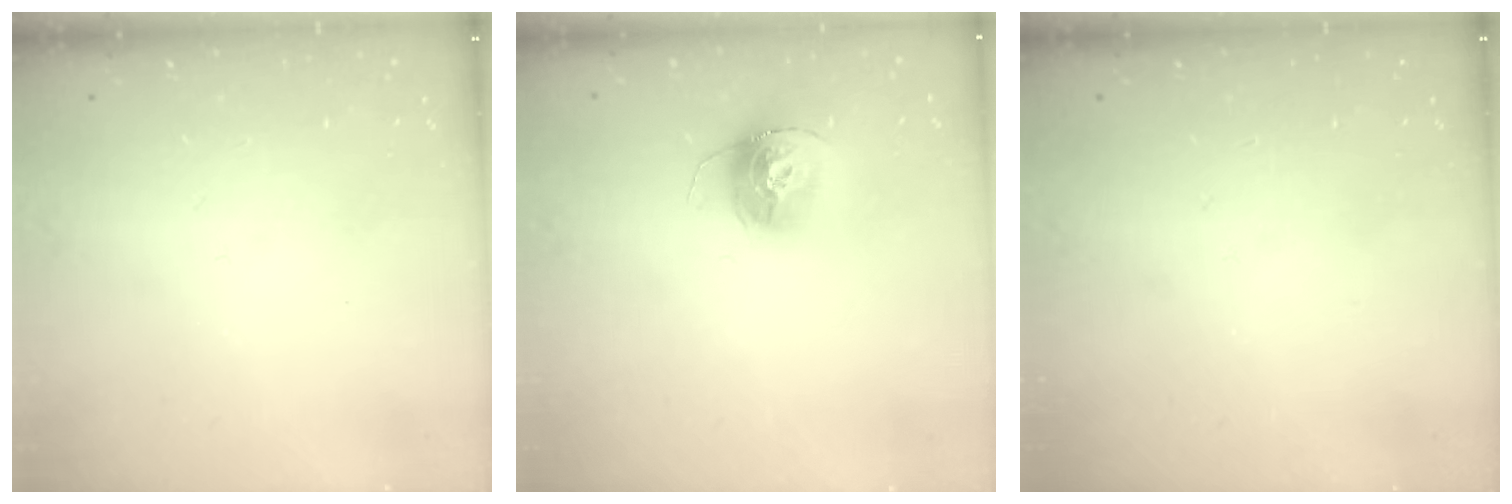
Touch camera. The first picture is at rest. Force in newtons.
{"total": 13.1, "press": 13.0, "slide": 1.1}
{"total": 0.0}